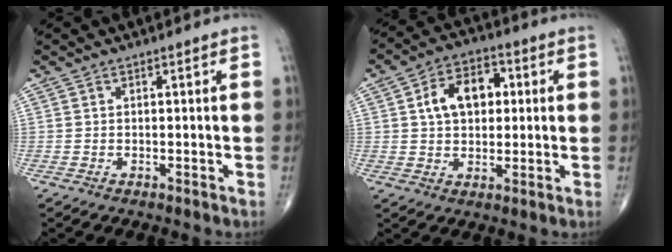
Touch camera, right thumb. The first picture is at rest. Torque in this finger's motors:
{"motor_torque": [-0.48, 0.82, 0.59, 0.17, 0.09]}